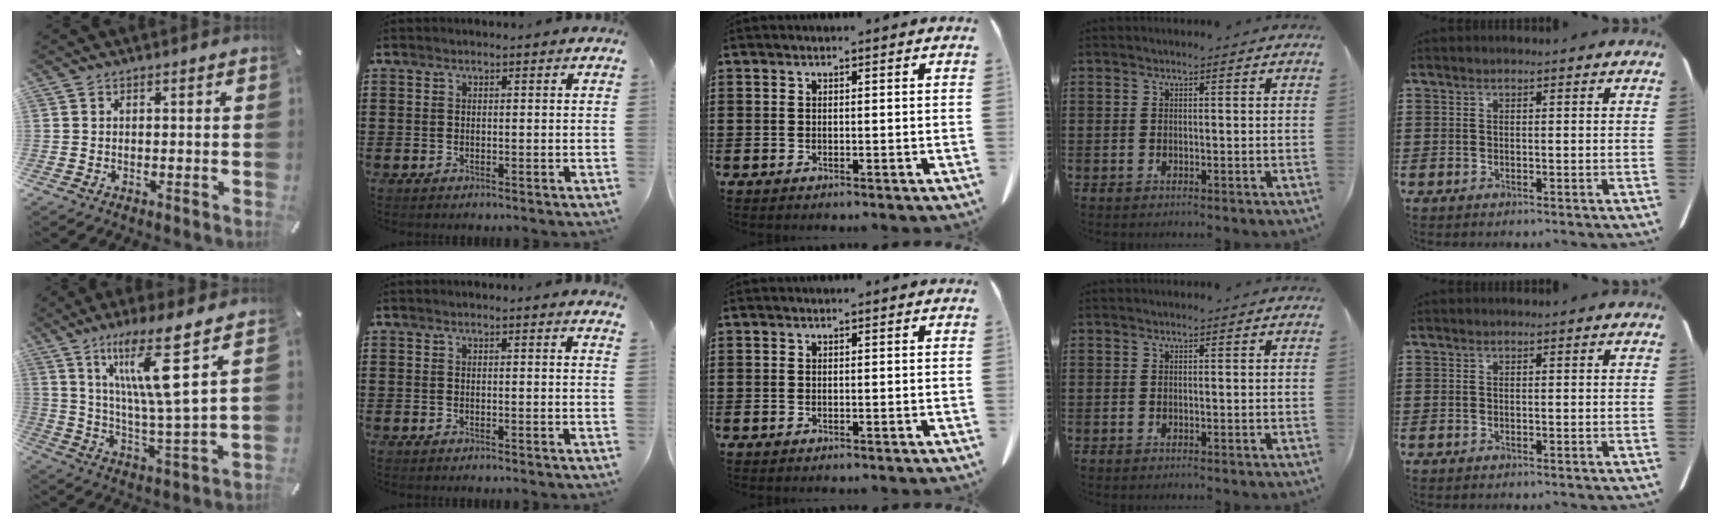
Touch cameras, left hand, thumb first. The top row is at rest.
{"thumb": {"total": 15.1, "force": [8.4, 1.6, 12.4], "torque": [-0.227, -0.032, 0.130]}, "index": {"total": 0.9, "force": [0.8, -0.2, 0.4], "torque": [-0.010, -0.003, 0.015]}}